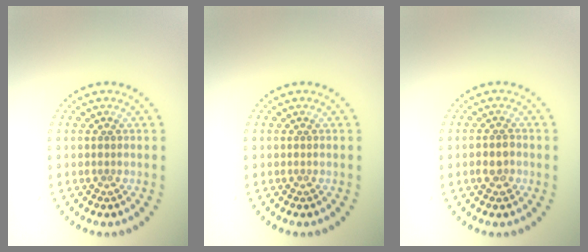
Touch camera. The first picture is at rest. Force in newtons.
{"total": 0.0}
{"total": 1.7, "press": 1.7, "slide": 0.4}